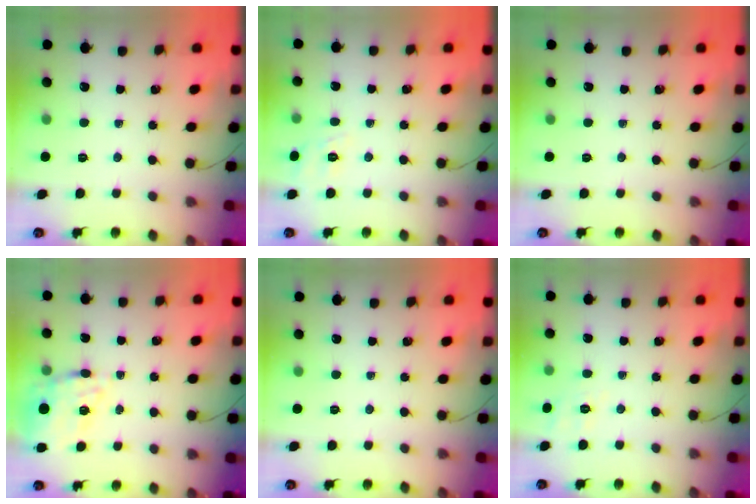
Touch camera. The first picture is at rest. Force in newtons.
{"total": 2.2, "press": 1.2, "slide": 1.8}
{"total": 0.0}
{"total": 11.4, "press": 10.9, "slide": 3.2}
{"total": 0.0}
{"total": 3.8, "press": 3.3, "slide": 2.0}